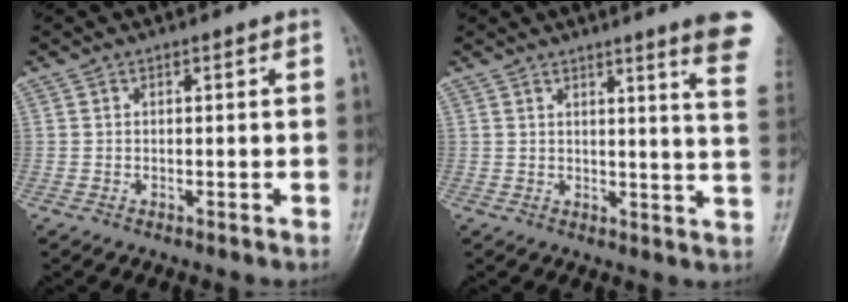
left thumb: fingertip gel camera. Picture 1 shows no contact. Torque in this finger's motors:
{"motor_torque": [3.52, 1.49, 1.76, -1.01, 0.09]}